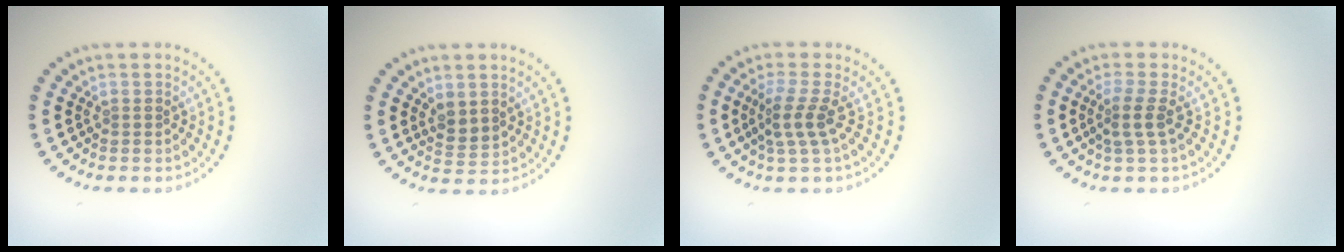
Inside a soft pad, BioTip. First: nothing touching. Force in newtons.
{"total": 1.8, "press": 1.6, "slide": 0.9}
{"total": 2.6, "press": 2.0, "slide": 1.6}
{"total": 2.0, "press": 1.5, "slide": 1.4}